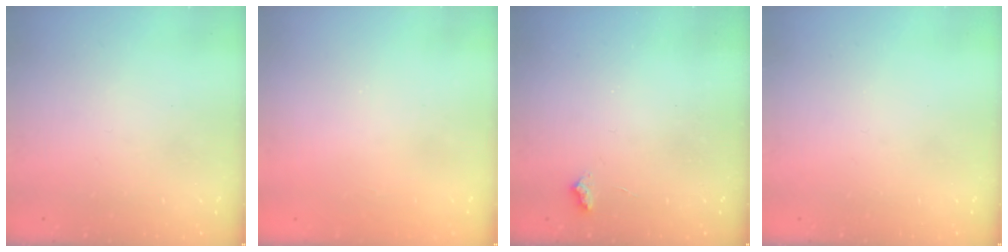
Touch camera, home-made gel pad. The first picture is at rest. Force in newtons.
{"total": 1.2, "press": 1.2, "slide": 0.1}
{"total": 3.0, "press": 2.9, "slide": 0.5}
{"total": 0.0}